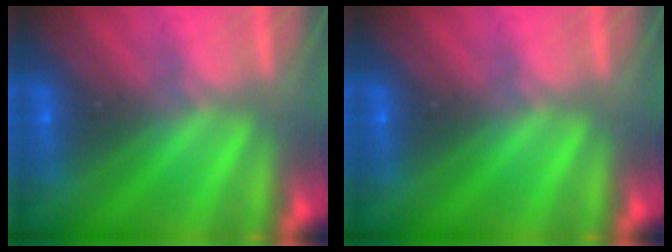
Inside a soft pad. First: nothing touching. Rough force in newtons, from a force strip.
{"total": 0.0}